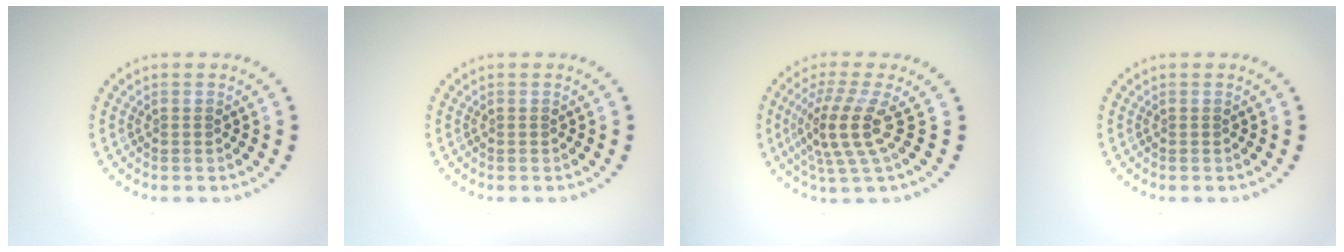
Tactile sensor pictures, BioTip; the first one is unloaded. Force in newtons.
{"total": 0.0}
{"total": 4.2, "press": 3.0, "slide": 2.9}
{"total": 0.0}